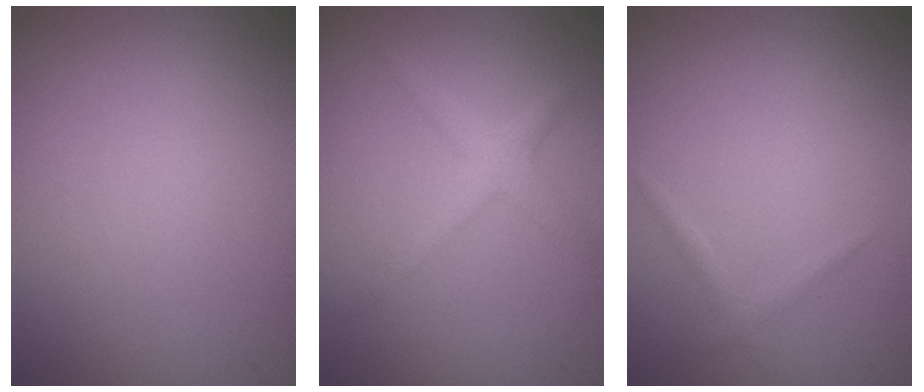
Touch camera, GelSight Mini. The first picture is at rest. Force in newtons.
{"total": 2.3, "press": 2.3, "slide": 0.2}
{"total": 0.9, "press": 0.9, "slide": 0.1}